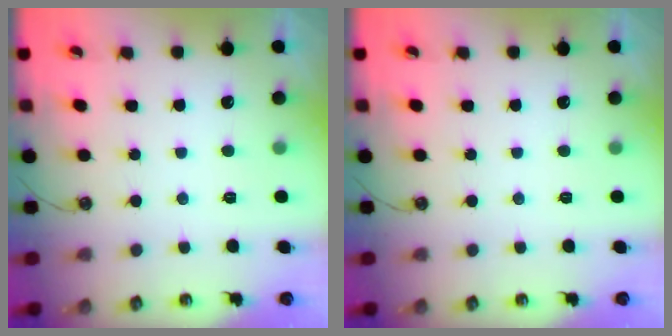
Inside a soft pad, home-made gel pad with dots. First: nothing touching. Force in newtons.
{"total": 0.0}